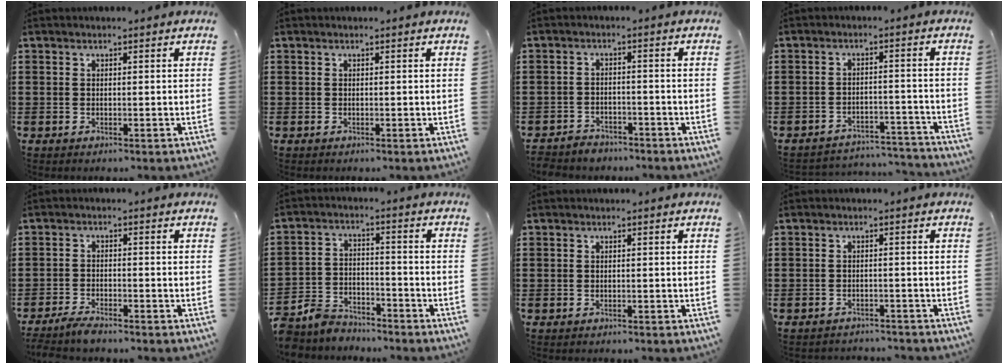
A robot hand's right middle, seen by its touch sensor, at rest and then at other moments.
{"total": 0.0}
{"total": 2.8, "force": [-2.7, 0.7, -0.1], "torque": [-0.006, 0.001, -0.059]}
{"total": 4.0, "force": [-3.9, 0.4, 0.2], "torque": [-0.007, 0.005, -0.084]}
{"total": 2.5, "force": [-2.3, 0.2, 1.0], "torque": [-0.034, -0.001, -0.051]}
{"total": 5.4, "force": [-5.2, 1.2, 0.4], "torque": [-0.025, 0.004, -0.110]}
{"total": 0.7, "force": [-0.5, 0.4, -0.1], "torque": [0.002, 0.004, -0.013]}
{"total": 2.1, "force": [-2.1, 0.4, -0.3], "torque": [-0.001, 0.002, -0.048]}